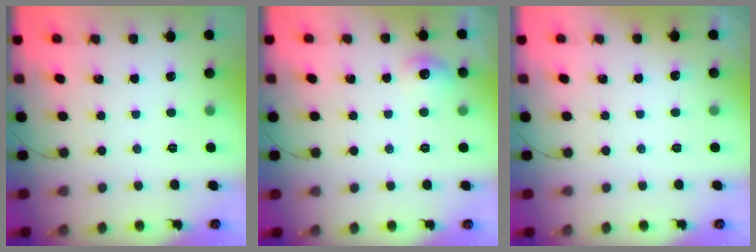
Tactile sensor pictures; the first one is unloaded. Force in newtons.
{"total": 7.5, "press": 7.4, "slide": 1.5}
{"total": 7.2, "press": 2.0, "slide": 6.9}